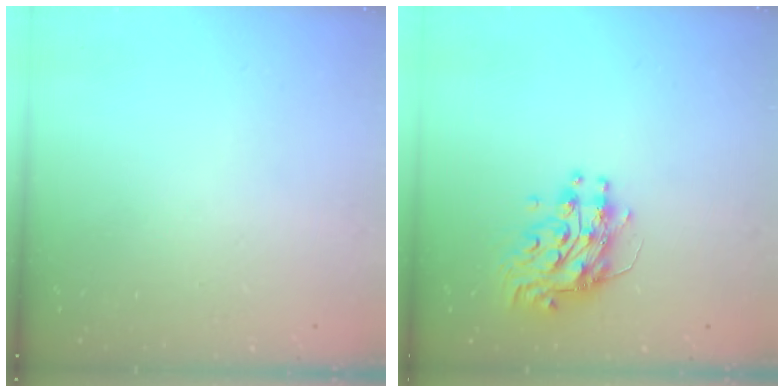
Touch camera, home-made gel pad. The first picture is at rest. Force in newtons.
{"total": 10.4, "press": 10.4, "slide": 1.0}